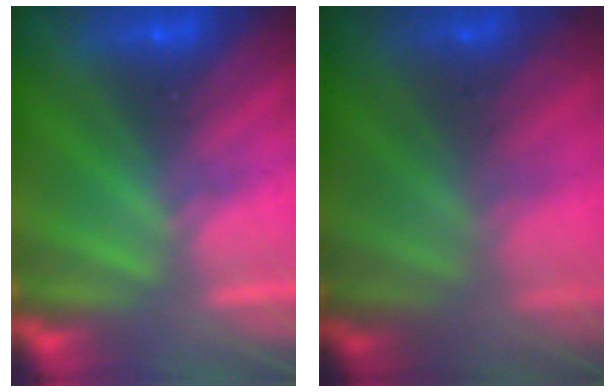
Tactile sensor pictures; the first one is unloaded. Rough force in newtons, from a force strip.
{"total": 7.9}